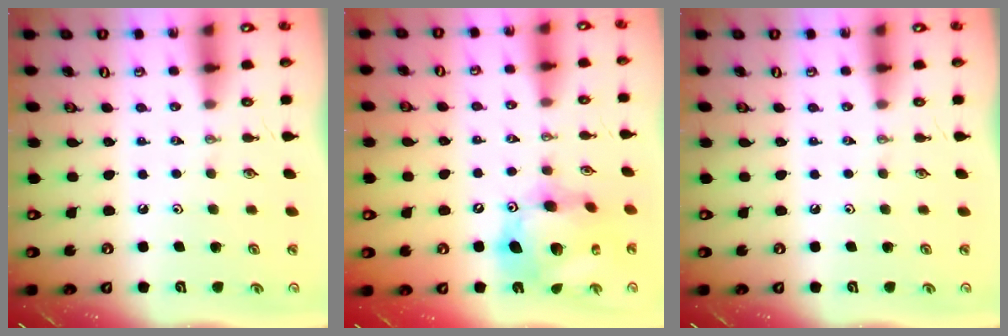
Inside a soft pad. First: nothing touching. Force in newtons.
{"total": 16.7, "press": 16.6, "slide": 1.6}
{"total": 0.0}